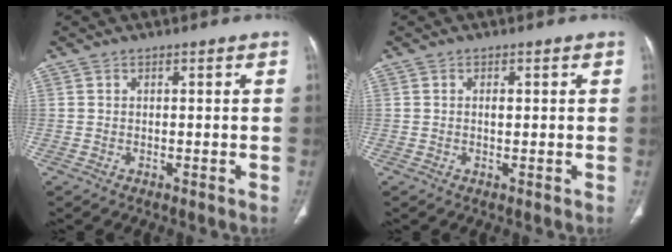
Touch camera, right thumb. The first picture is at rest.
{"total": 0.9, "force": [0.1, 0.4, 0.8], "torque": [-0.016, -0.001, 0.003]}